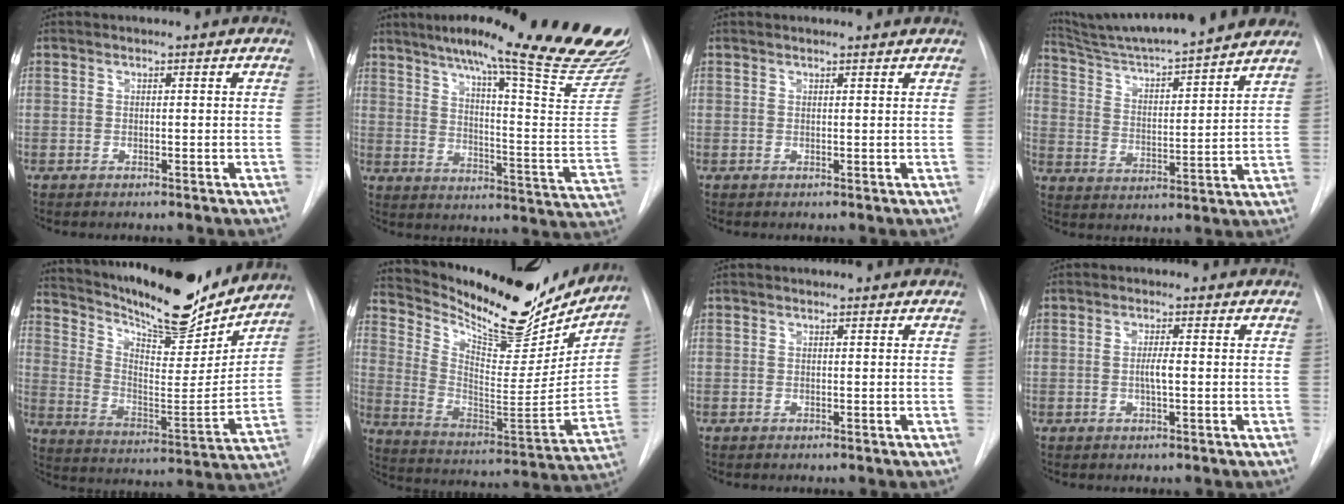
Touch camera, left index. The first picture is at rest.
{"total": 29.9, "force": [24.3, 1.3, 17.4], "torque": [-0.212, -0.078, 0.311]}
{"total": 2.4, "force": [2.4, 0.0, 0.3], "torque": [-0.010, 0.009, 0.025]}
{"total": 20.7, "force": [18.8, 0.2, 8.7], "torque": [-0.146, -0.002, 0.283]}
{"total": 23.5, "force": [20.4, 5.4, 10.3], "torque": [-0.187, -0.018, 0.303]}
{"total": 25.5, "force": [22.4, 6.8, 10.2], "torque": [-0.178, -0.046, 0.330]}
{"total": 0.0}
{"total": 1.9, "force": [-0.1, 0.1, 1.9], "torque": [-0.036, 0.000, -0.003]}